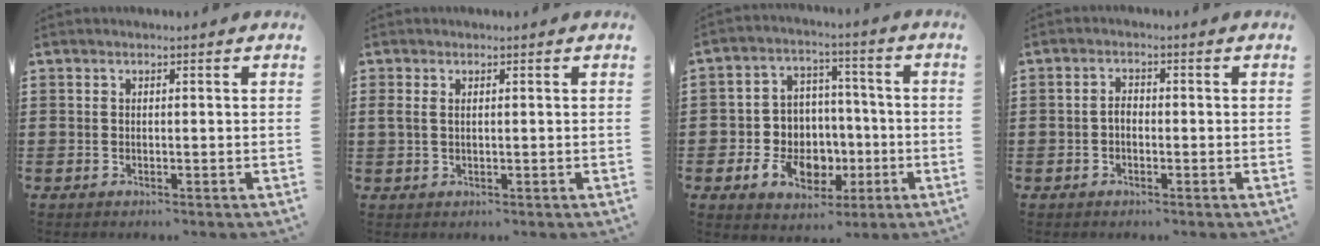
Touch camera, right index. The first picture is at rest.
{"total": 1.4, "force": [0.6, 0.6, 1.2], "torque": [-0.026, 0.006, 0.010]}
{"total": 8.2, "force": [-2.1, 7.2, 3.4], "torque": [-0.077, 0.017, -0.026]}
{"total": 1.7, "force": [-0.7, 0.9, 1.2], "torque": [-0.031, -0.001, -0.017]}